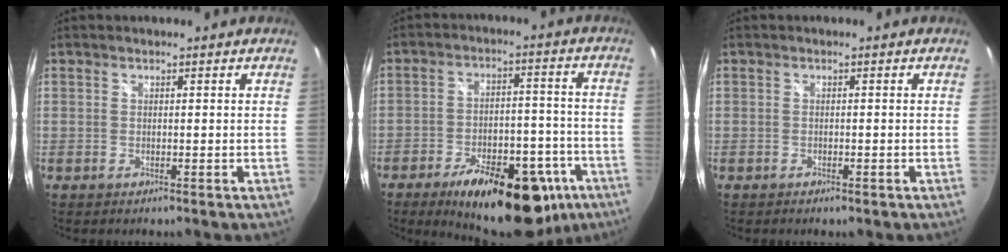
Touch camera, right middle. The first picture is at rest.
{"total": 22.1, "force": [-14.0, 9.8, 14.0], "torque": [-0.208, -0.002, -0.179]}
{"total": 1.0, "force": [-0.7, 0.4, 0.5], "torque": [-0.009, -0.004, -0.012]}